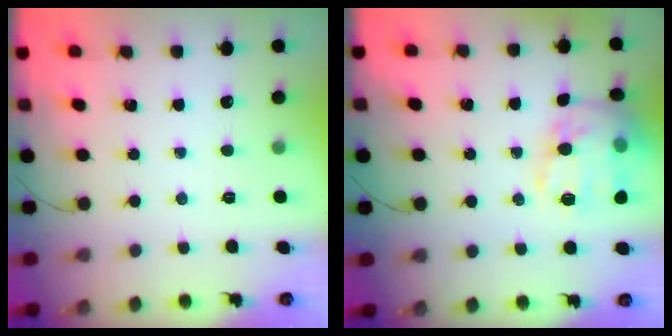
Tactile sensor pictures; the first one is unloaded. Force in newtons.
{"total": 15.6, "press": 15.6, "slide": 0.7}